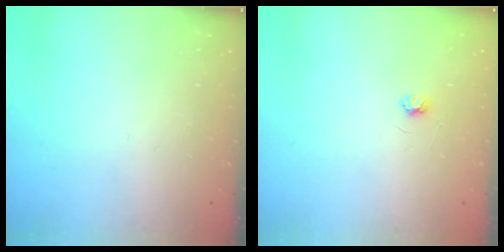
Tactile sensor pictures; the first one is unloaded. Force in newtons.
{"total": 2.6, "press": 2.6, "slide": 0.3}